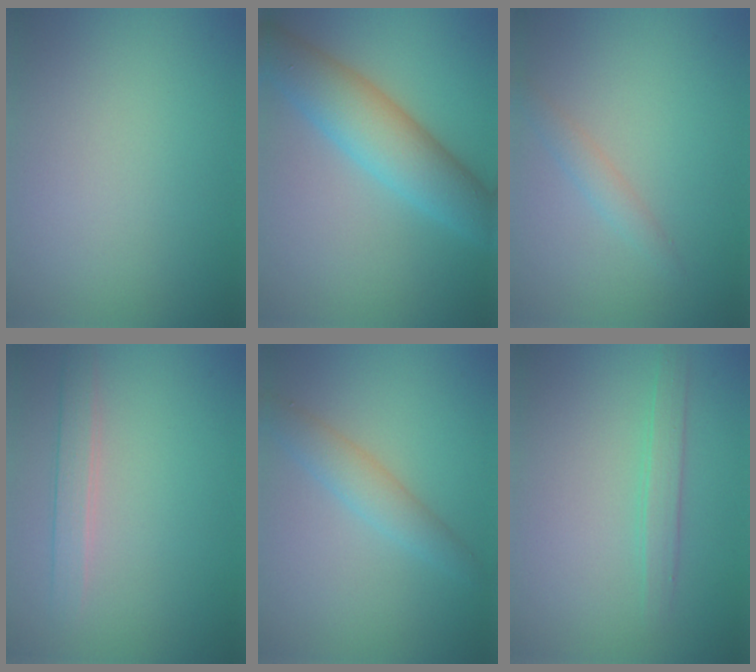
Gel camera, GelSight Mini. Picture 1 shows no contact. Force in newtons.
{"total": 6.6, "press": 6.6, "slide": 0.2}
{"total": 1.5, "press": 1.5, "slide": 0.1}
{"total": 2.1, "press": 2.1, "slide": 0.2}
{"total": 2.7, "press": 2.6, "slide": 0.1}
{"total": 1.8, "press": 1.8, "slide": 0.1}